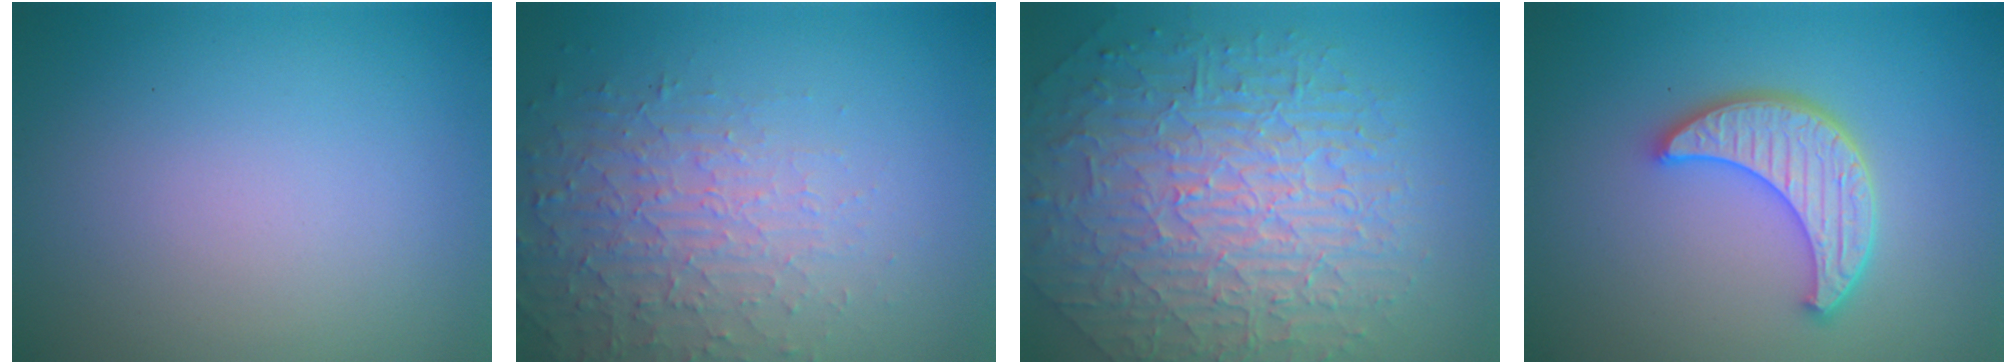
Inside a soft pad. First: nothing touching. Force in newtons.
{"total": 3.9, "press": 3.5, "slide": 1.8}
{"total": 10.2, "press": 6.7, "slide": 7.6}
{"total": 5.0, "press": 4.1, "slide": 2.8}